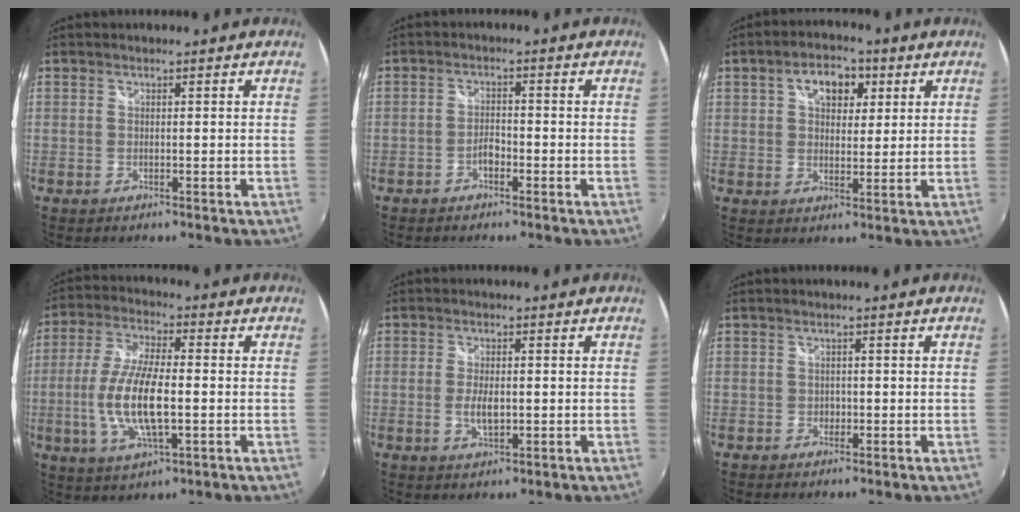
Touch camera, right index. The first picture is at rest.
{"total": 2.2, "force": [-1.4, 1.0, 1.3], "torque": [-0.026, 0.004, -0.029]}
{"total": 7.6, "force": [3.0, 4.8, 5.1], "torque": [-0.084, 0.024, 0.047]}
{"total": 12.5, "force": [-1.9, 4.1, 11.7], "torque": [-0.243, -0.004, -0.038]}
{"total": 3.9, "force": [-0.5, 1.8, 3.4], "torque": [-0.066, -0.005, -0.009]}
{"total": 1.2, "force": [-0.4, 1.1, 0.3], "torque": [-0.004, -0.002, -0.004]}